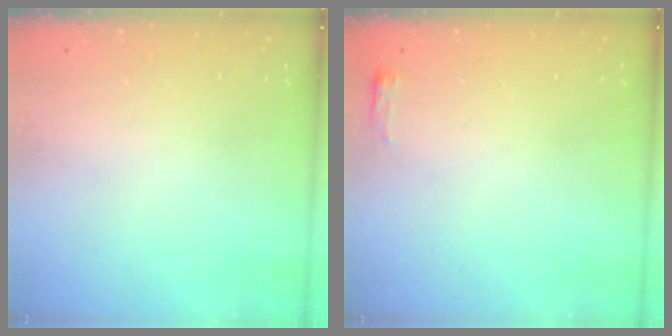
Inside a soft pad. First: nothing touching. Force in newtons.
{"total": 2.8, "press": 2.6, "slide": 1.1}